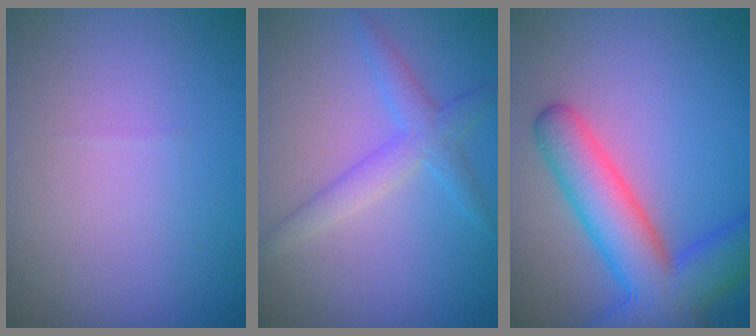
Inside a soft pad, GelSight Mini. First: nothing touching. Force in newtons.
{"total": 2.9, "press": 2.9, "slide": 0.1}
{"total": 8.4, "press": 8.4, "slide": 0.4}